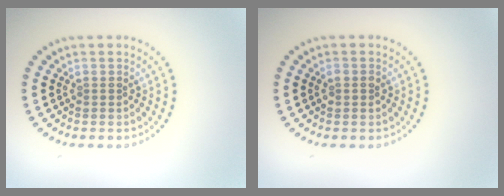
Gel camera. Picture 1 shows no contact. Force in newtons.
{"total": 1.2, "press": 1.2, "slide": 0.1}